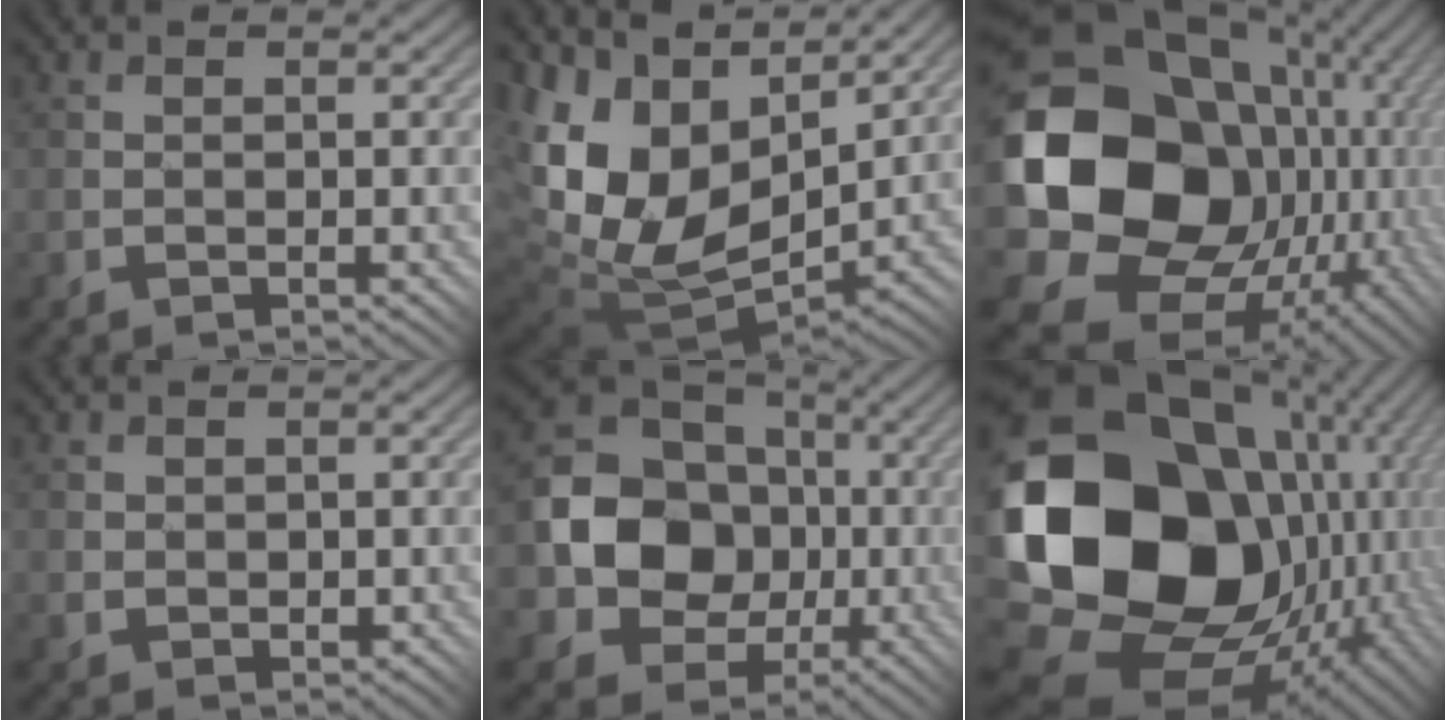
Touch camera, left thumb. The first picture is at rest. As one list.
[{"total": 15.3, "force": [3.5, 9.8, 11.2], "torque": [-0.223, -0.009, 0.103]}, {"total": 21.4, "force": [1.3, 17.4, 12.3], "torque": [-0.316, -0.040, 0.057]}, {"total": 1.6, "force": [0.9, 1.3, 0.3], "torque": [-0.013, -0.006, 0.019]}, {"total": 13.2, "force": [-0.9, 11.5, 6.4], "torque": [-0.144, -0.019, -0.029]}, {"total": 22.0, "force": [0.7, 16.7, 14.3], "torque": [-0.325, -0.049, 0.046]}]